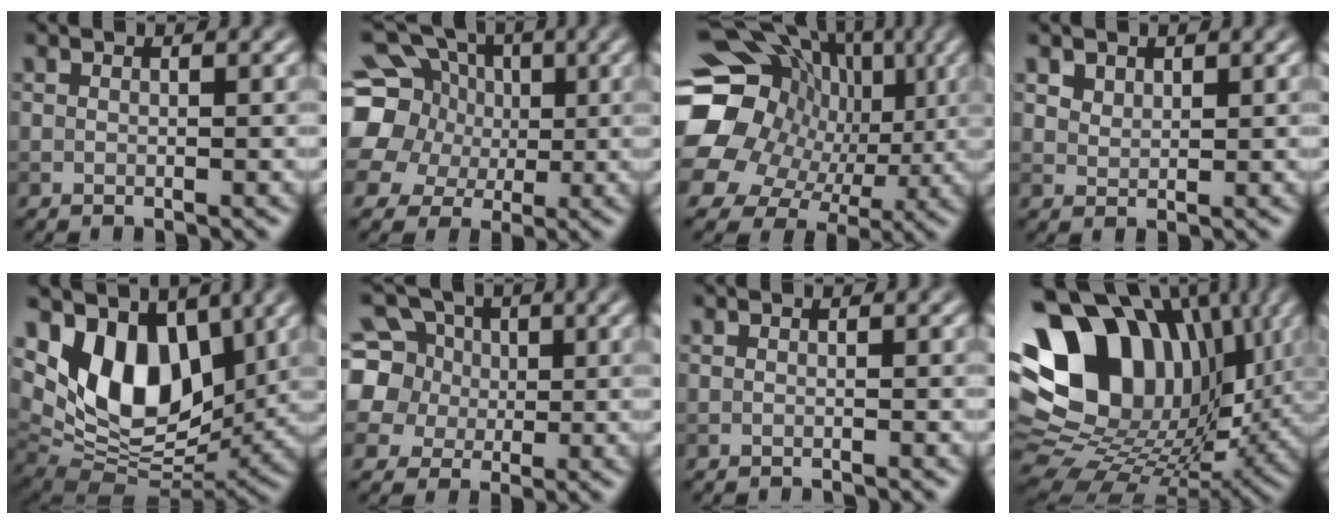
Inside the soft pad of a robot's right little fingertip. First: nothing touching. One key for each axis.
{"total": 12.1, "fx": 2.3, "fy": 10.6, "fz": 5.5, "tx": -0.152, "ty": 0.025, "tz": 0.028}
{"total": 18.5, "fx": 1.9, "fy": 16.2, "fz": 8.8, "tx": -0.190, "ty": 0.035, "tz": 0.010}
{"total": 1.8, "fx": 1.4, "fy": 1.0, "fz": 0.5, "tx": -0.016, "ty": -0.006, "tz": 0.030}
{"total": 9.3, "fx": 3.5, "fy": 5.8, "fz": 6.4, "tx": -0.119, "ty": -0.017, "tz": 0.056}
{"total": 5.8, "fx": 0.7, "fy": 5.3, "fz": 2.1, "tx": -0.075, "ty": 0.019, "tz": 0.018}
{"total": 1.2, "fx": -1.2, "fy": -0.3, "fz": 0.1, "tx": 0.006, "ty": -0.003, "tz": -0.018}
{"total": 16.7, "fx": 4.8, "fy": 12.5, "fz": 10.1, "tx": -0.203, "ty": 0.019, "tz": 0.081}